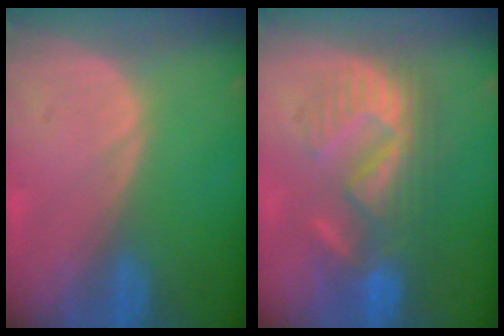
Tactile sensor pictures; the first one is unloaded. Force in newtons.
{"total": 8.9, "press": 8.8, "slide": 1.5}